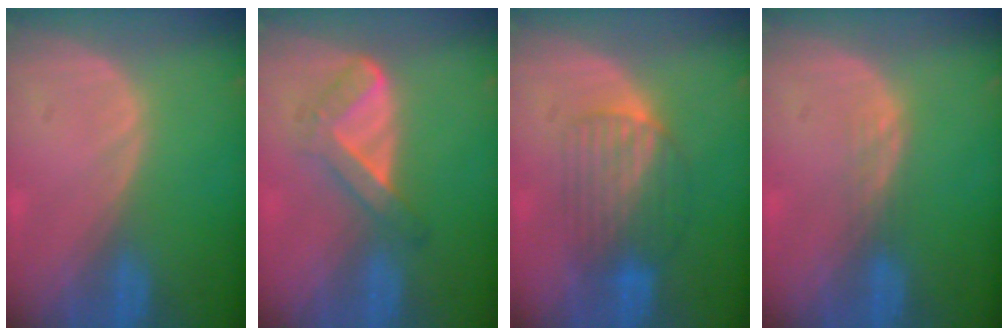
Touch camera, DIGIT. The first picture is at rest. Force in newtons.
{"total": 5.6, "press": 4.7, "slide": 3.0}
{"total": 6.3, "press": 6.2, "slide": 1.1}
{"total": 1.5, "press": 1.5, "slide": 0.3}